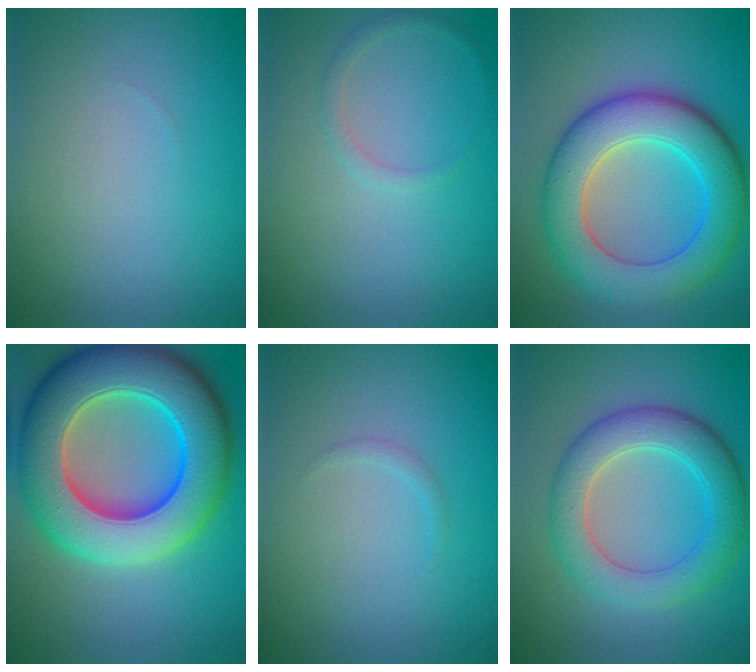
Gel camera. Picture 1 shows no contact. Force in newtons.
{"total": 0.9, "press": 0.9, "slide": 0.1}
{"total": 8.7, "press": 8.7, "slide": 0.1}
{"total": 13.5, "press": 13.3, "slide": 2.2}
{"total": 0.5, "press": 0.5, "slide": 0.1}
{"total": 5.6, "press": 5.6, "slide": 0.5}